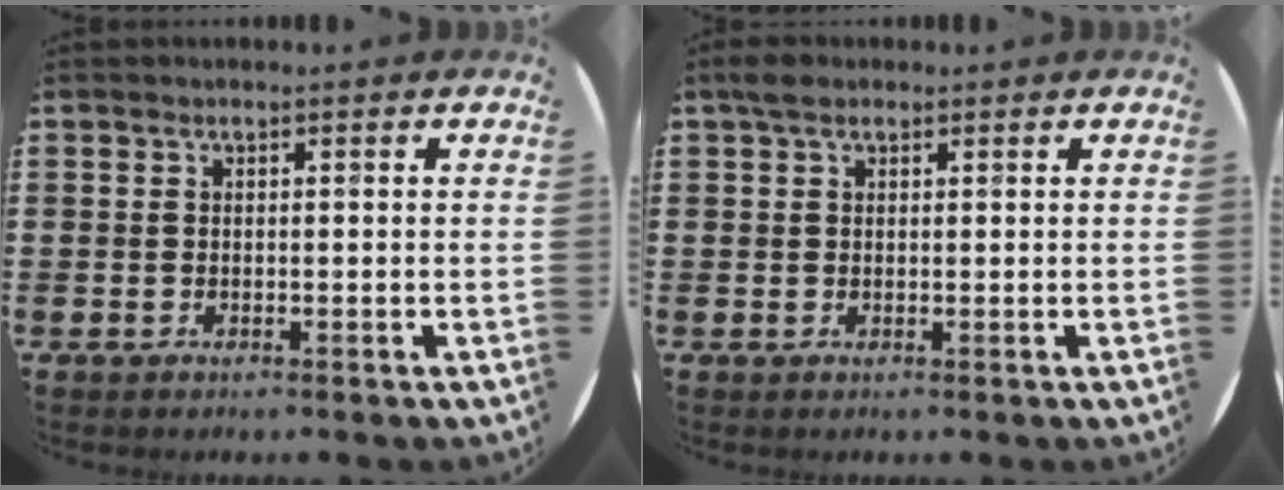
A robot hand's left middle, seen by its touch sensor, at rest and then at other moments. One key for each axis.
{"total": 1.7, "fx": 1.3, "fy": 0.9, "fz": 0.8, "tx": -0.009, "ty": 0.003, "tz": 0.021}